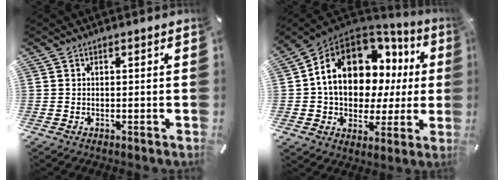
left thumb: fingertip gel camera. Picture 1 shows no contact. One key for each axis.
{"total": 15.8, "fx": 4.7, "fy": 11.6, "fz": 9.7, "tx": -0.163, "ty": -0.032, "tz": 0.082}